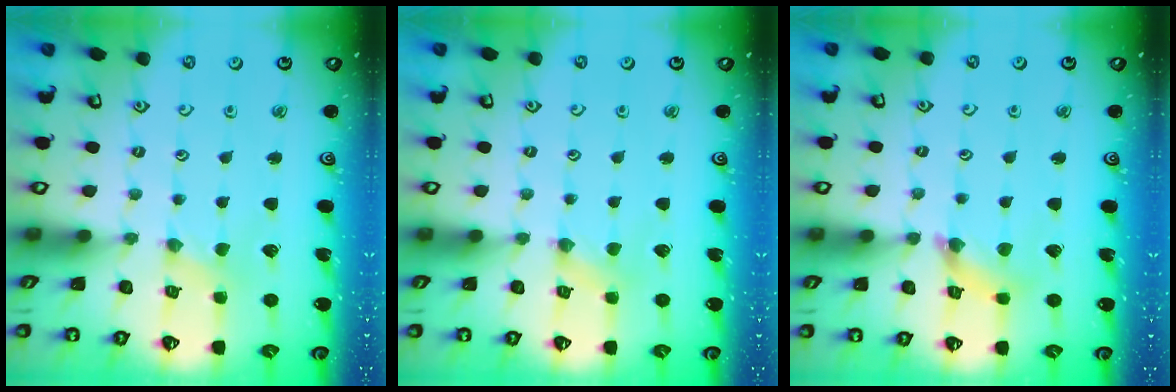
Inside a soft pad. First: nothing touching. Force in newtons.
{"total": 1.8, "press": 1.8, "slide": 0.3}
{"total": 4.2, "press": 4.2, "slide": 0.4}